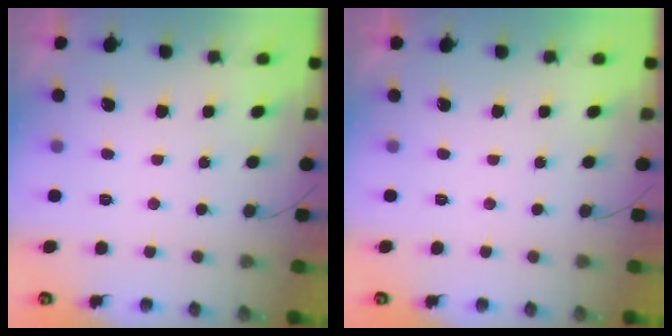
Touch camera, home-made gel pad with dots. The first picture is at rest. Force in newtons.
{"total": 1.7, "press": 1.7, "slide": 0.0}